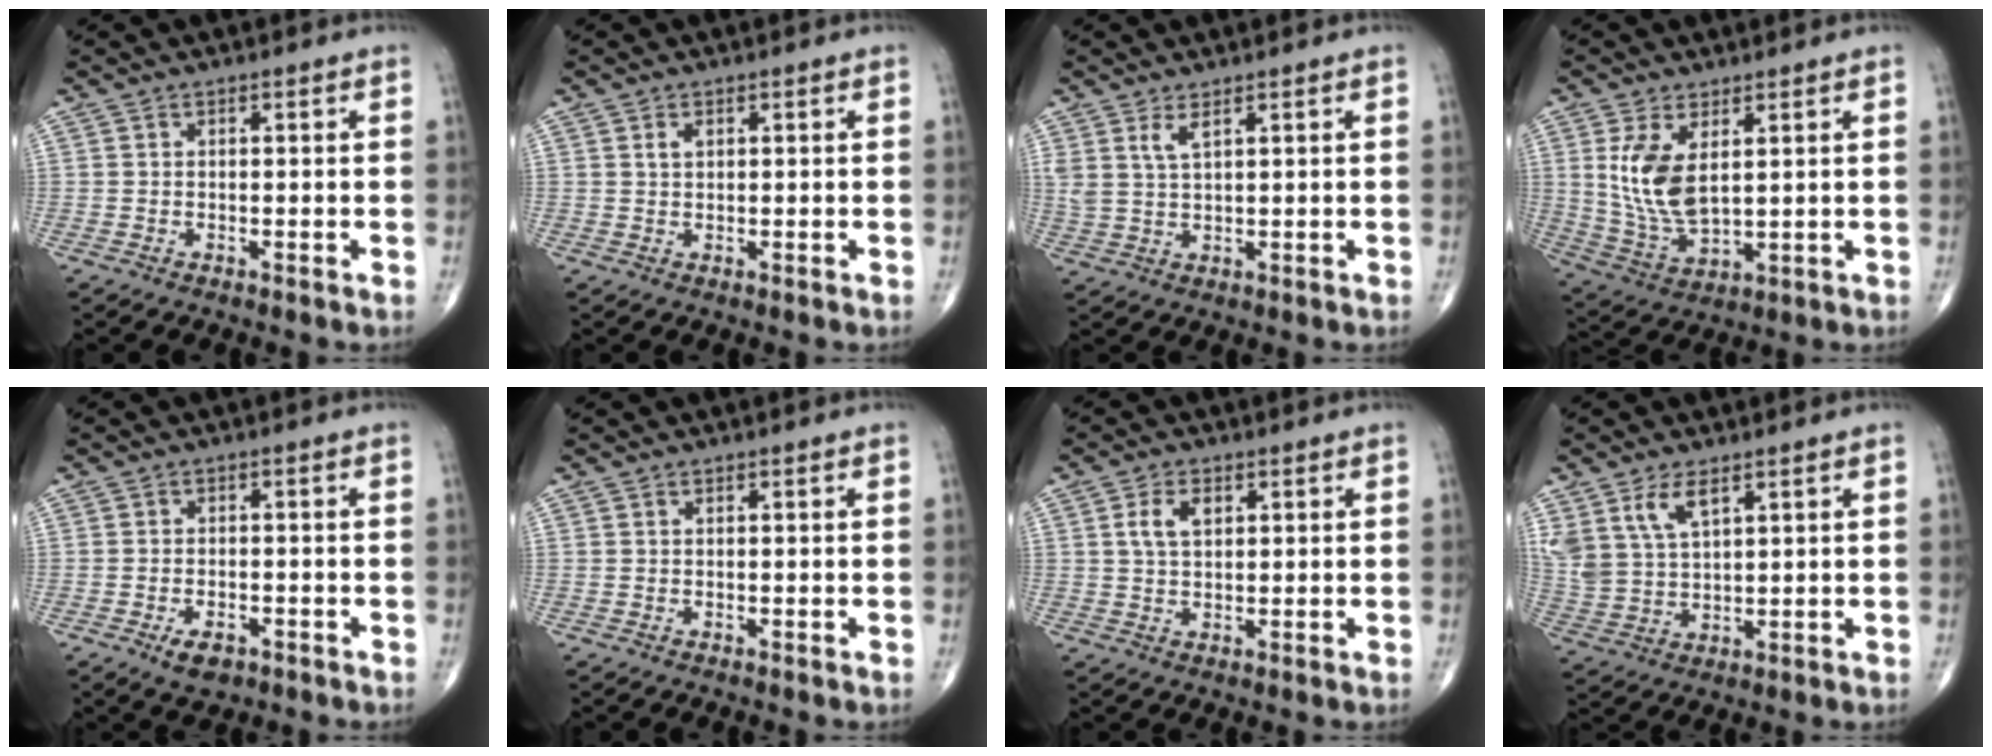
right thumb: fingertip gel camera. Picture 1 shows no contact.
{"total": 1.4, "force": [0.6, 0.8, 1.0], "torque": [-0.020, 0.002, 0.013]}
{"total": 3.5, "force": [2.1, 1.0, 2.5], "torque": [-0.054, -0.010, 0.050]}
{"total": 10.4, "force": [2.8, 5.2, 8.6], "torque": [-0.166, -0.018, 0.070]}
{"total": 4.0, "force": [-2.2, 2.1, 2.6], "torque": [-0.041, 0.003, -0.033]}
{"total": 0.0}
{"total": 4.5, "force": [1.5, 2.7, 3.4], "torque": [-0.063, 0.001, 0.028]}
{"total": 8.3, "force": [4.8, 4.1, 5.5], "torque": [-0.106, -0.014, 0.105]}